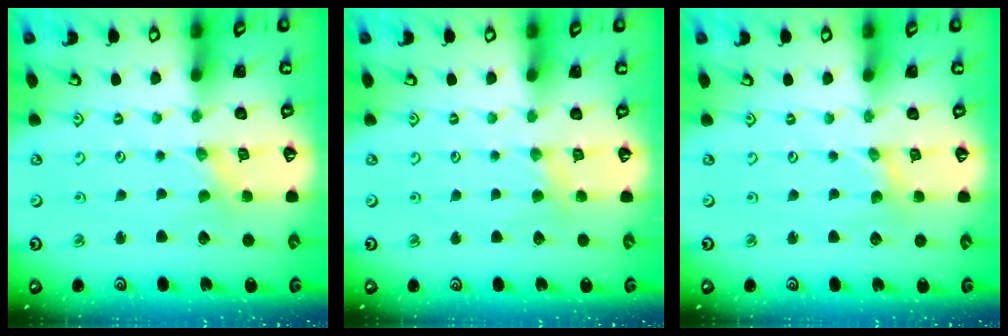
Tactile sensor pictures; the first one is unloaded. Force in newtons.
{"total": 3.2, "press": 3.2, "slide": 0.5}
{"total": 0.0}